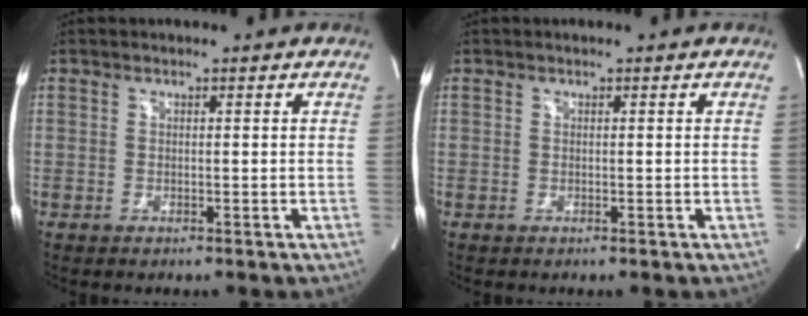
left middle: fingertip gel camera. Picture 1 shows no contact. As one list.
[{"total": 0.0}]